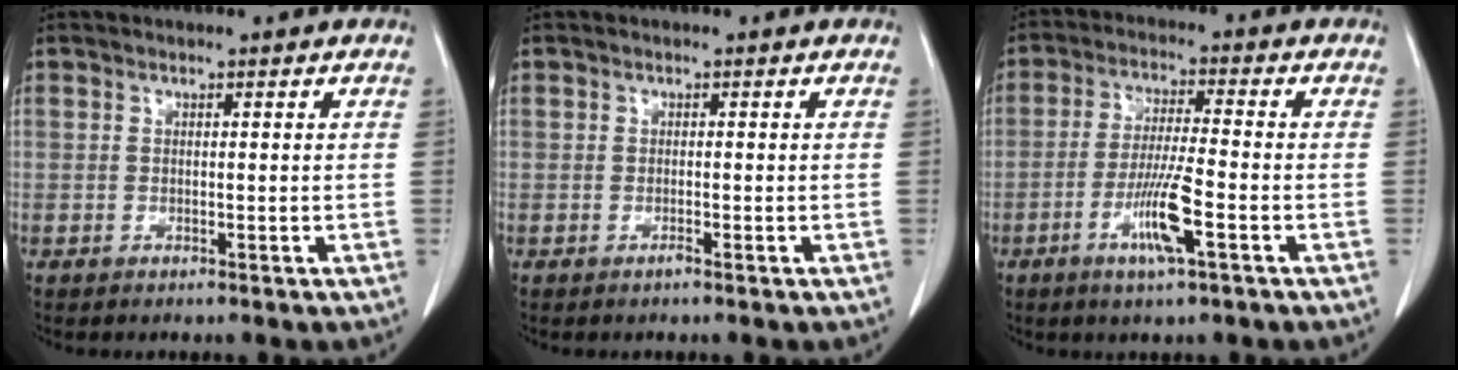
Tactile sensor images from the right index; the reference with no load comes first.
{"total": 0.6, "force": [-0.5, -0.1, 0.3], "torque": [-0.007, 0.000, -0.008]}
{"total": 7.9, "force": [-3.4, 0.0, 7.2], "torque": [-0.140, -0.011, -0.064]}